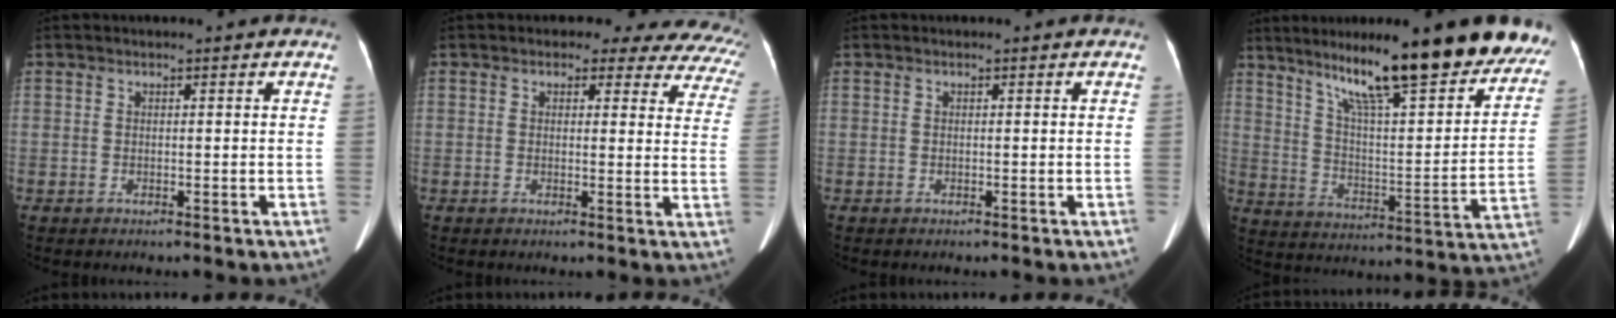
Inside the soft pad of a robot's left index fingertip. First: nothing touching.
{"total": 15.0, "force": [13.1, 5.7, 4.7], "torque": [-0.026, -0.031, 0.107]}
{"total": 0.0}
{"total": 27.8, "force": [21.4, 4.0, 17.3], "torque": [-0.253, -0.017, 0.298]}